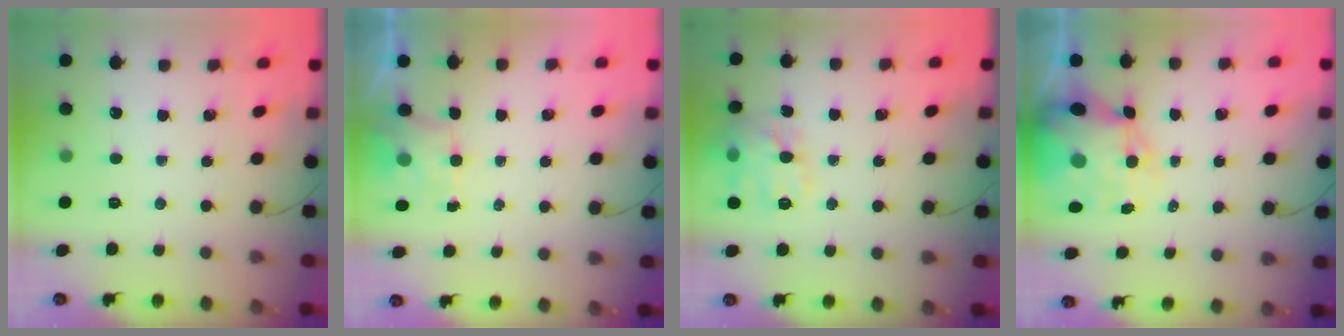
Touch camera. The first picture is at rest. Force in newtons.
{"total": 1.8, "press": 1.5, "slide": 1.0}
{"total": 13.9, "press": 13.8, "slide": 1.0}
{"total": 11.4, "press": 11.1, "slide": 2.7}